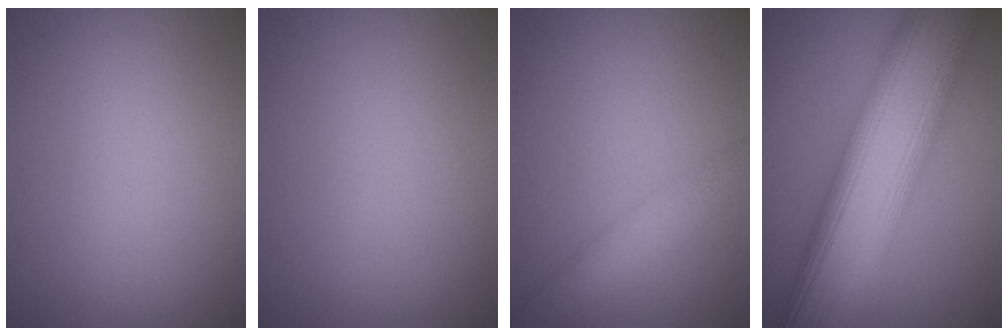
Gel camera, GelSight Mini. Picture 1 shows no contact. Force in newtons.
{"total": 0.0}
{"total": 3.2, "press": 3.2, "slide": 0.1}
{"total": 14.7, "press": 14.7, "slide": 0.5}